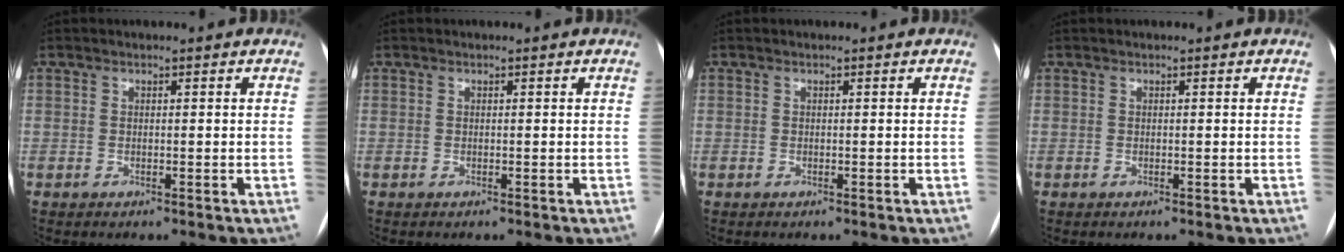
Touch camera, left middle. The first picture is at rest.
{"total": 0.0}
{"total": 0.0}
{"total": 0.0}